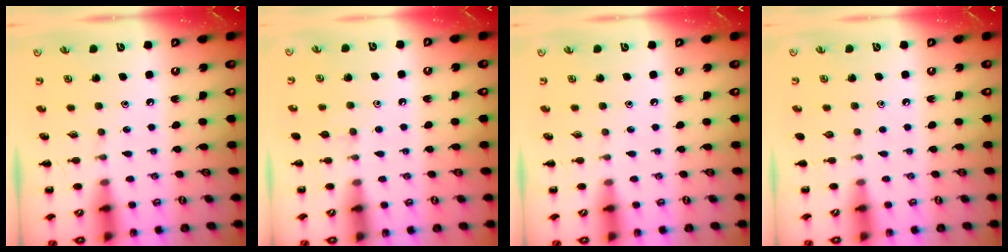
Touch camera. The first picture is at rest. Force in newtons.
{"total": 3.3, "press": 3.0, "slide": 1.3}
{"total": 0.0}
{"total": 0.0}